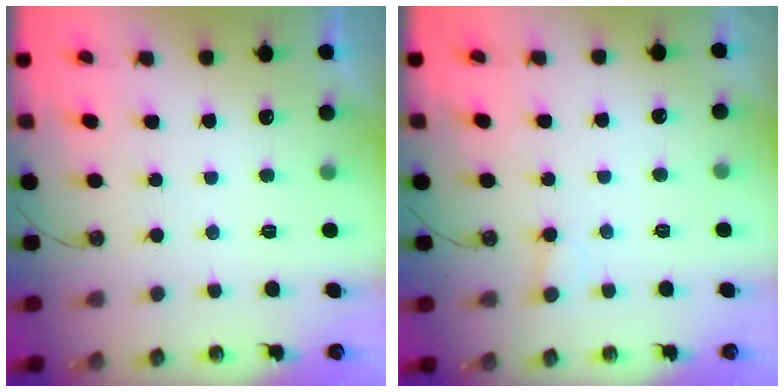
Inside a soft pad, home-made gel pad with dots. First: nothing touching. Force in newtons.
{"total": 3.9, "press": 3.9, "slide": 0.6}